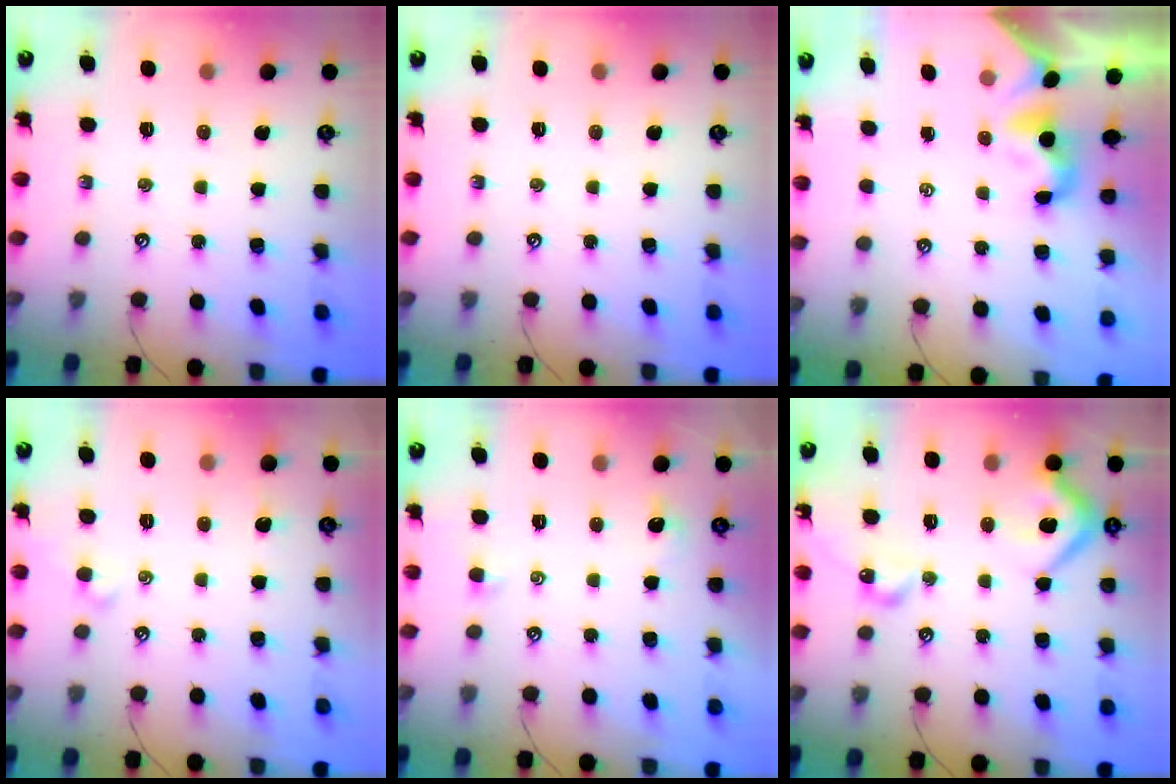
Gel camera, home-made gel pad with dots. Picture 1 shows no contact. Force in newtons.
{"total": 0.0}
{"total": 2.0, "press": 2.0, "slide": 0.4}
{"total": 0.8, "press": 0.7, "slide": 0.5}
{"total": 1.3, "press": 1.0, "slide": 0.8}
{"total": 15.1, "press": 15.0, "slide": 1.7}